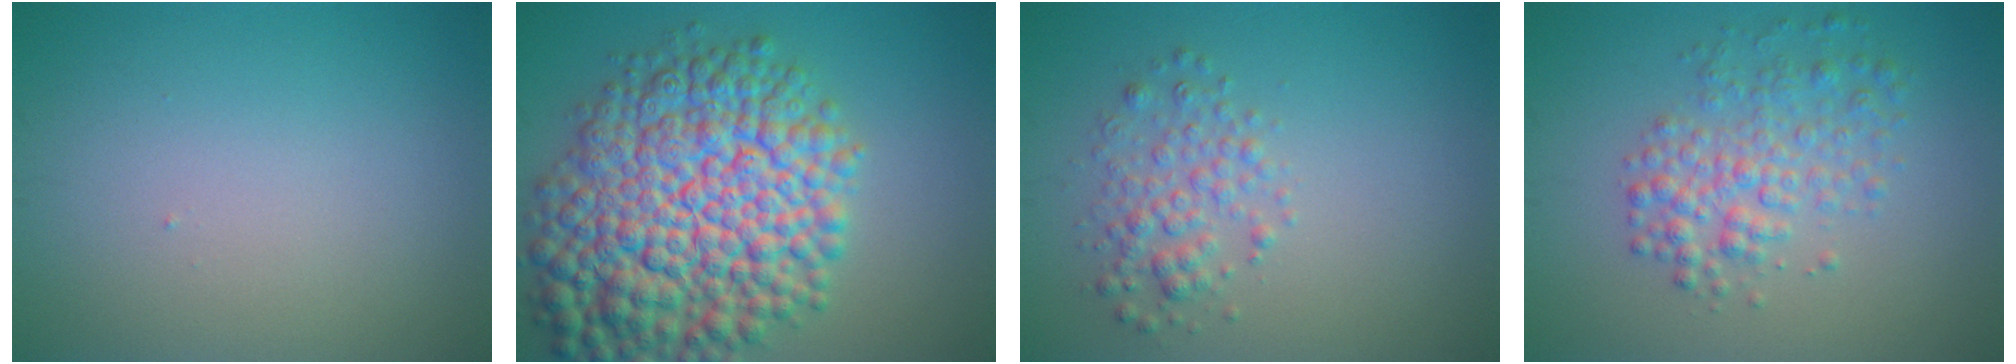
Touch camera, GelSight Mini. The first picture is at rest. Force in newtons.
{"total": 13.4, "press": 13.4, "slide": 0.4}
{"total": 2.6, "press": 2.6, "slide": 0.0}
{"total": 3.7, "press": 3.7, "slide": 0.1}